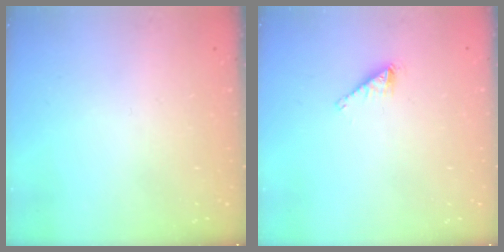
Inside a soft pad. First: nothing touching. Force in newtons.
{"total": 1.7, "press": 1.7, "slide": 0.2}